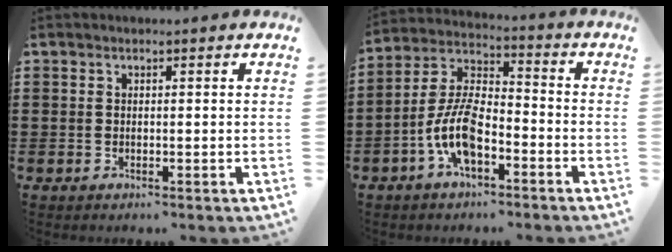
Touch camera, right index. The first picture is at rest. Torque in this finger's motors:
{"motor_torque": [2.14, 0.00, 0.75, 0.21]}